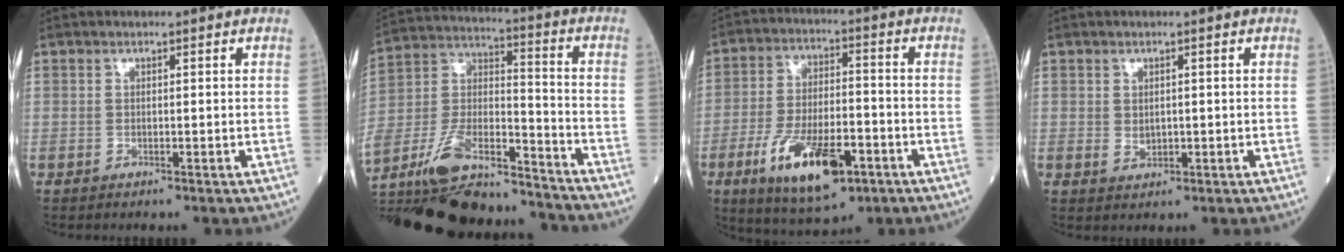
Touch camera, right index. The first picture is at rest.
{"total": 25.0, "force": [-21.4, 5.5, 11.7], "torque": [-0.283, -0.013, -0.361]}
{"total": 14.2, "force": [-6.5, 4.8, 11.7], "torque": [-0.218, -0.013, -0.103]}
{"total": 1.8, "force": [0.1, 1.3, 1.2], "torque": [-0.020, -0.004, 0.008]}